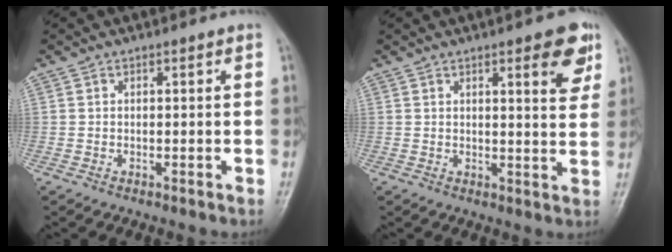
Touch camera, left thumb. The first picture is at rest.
{"total": 7.7, "force": [3.9, 2.1, 6.3], "torque": [-0.061, -0.017, 0.043]}